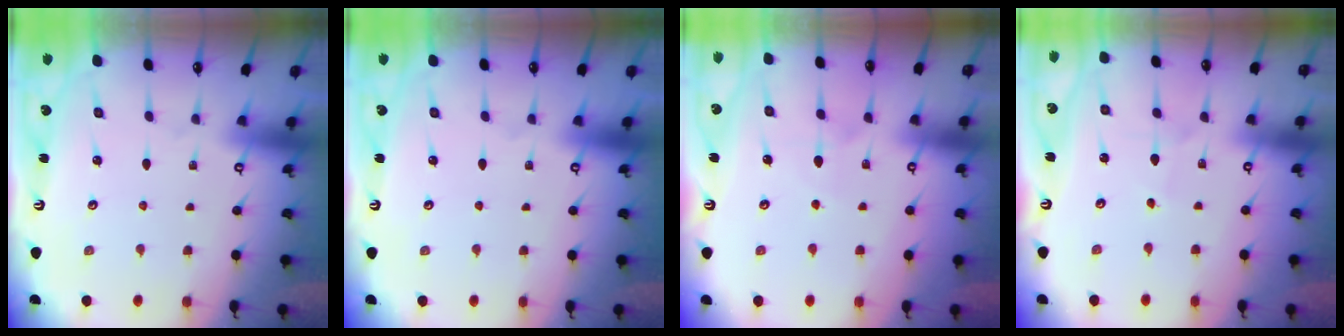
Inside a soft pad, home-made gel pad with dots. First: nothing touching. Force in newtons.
{"total": 0.0}
{"total": 6.8, "press": 6.8, "slide": 0.4}
{"total": 2.0, "press": 2.0, "slide": 0.2}